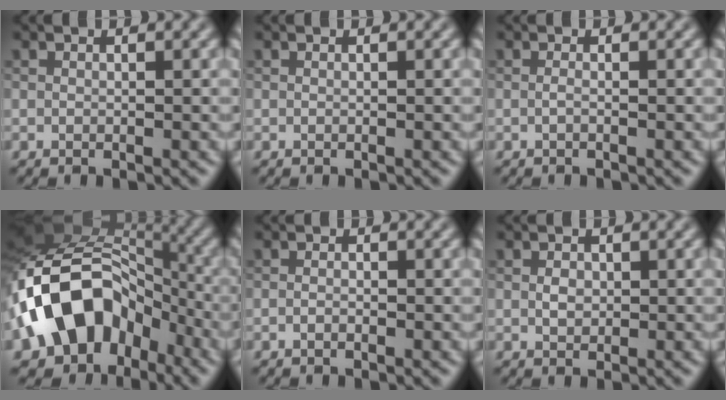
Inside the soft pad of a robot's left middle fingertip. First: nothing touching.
{"total": 0.0}
{"total": 0.5, "force": [-0.2, 0.1, 0.5], "torque": [-0.011, -0.001, -0.005]}
{"total": 13.8, "force": [-4.8, 9.8, 8.4], "torque": [-0.141, 0.017, -0.101]}
{"total": 0.7, "force": [-0.3, 0.3, 0.5], "torque": [-0.008, -0.003, -0.007]}
{"total": 1.2, "force": [0.1, 0.9, 0.8], "torque": [-0.016, -0.001, 0.000]}